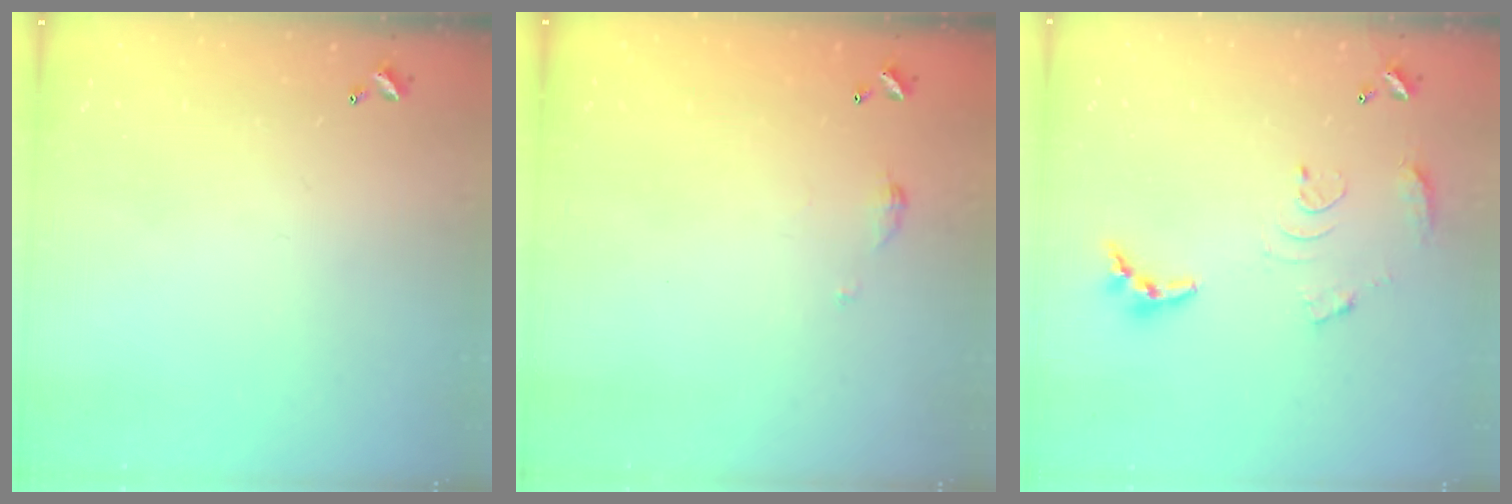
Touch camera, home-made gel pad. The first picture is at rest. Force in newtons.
{"total": 3.5, "press": 3.5, "slide": 0.6}
{"total": 10.6, "press": 10.6, "slide": 0.8}